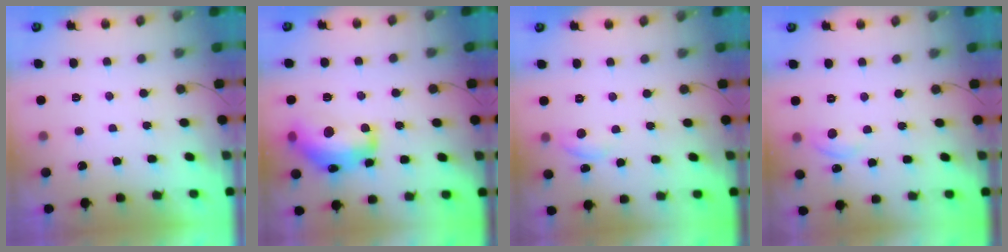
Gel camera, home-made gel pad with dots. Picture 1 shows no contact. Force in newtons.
{"total": 17.1, "press": 17.1, "slide": 1.0}
{"total": 6.2, "press": 6.2, "slide": 0.6}
{"total": 5.5, "press": 5.5, "slide": 0.7}